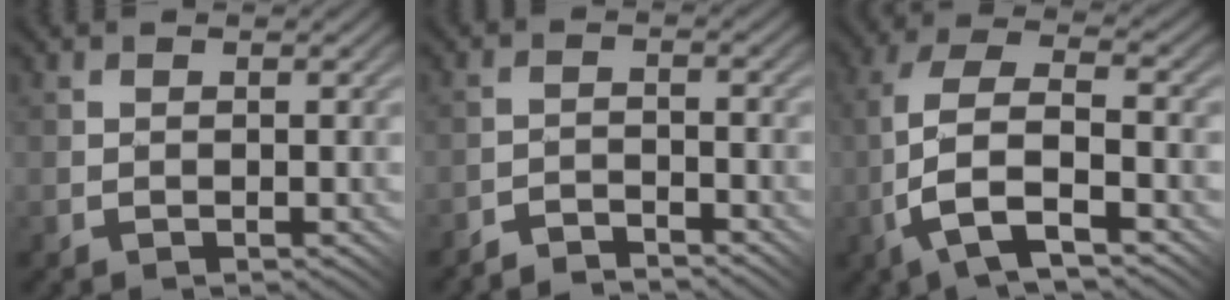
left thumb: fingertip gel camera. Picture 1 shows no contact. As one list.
[{"total": 2.8, "force": [-2.8, -0.2, 0.2], "torque": [0.001, 0.013, -0.058]}, {"total": 9.6, "force": [-3.5, 3.9, 8.0], "torque": [-0.177, 0.014, -0.069]}]